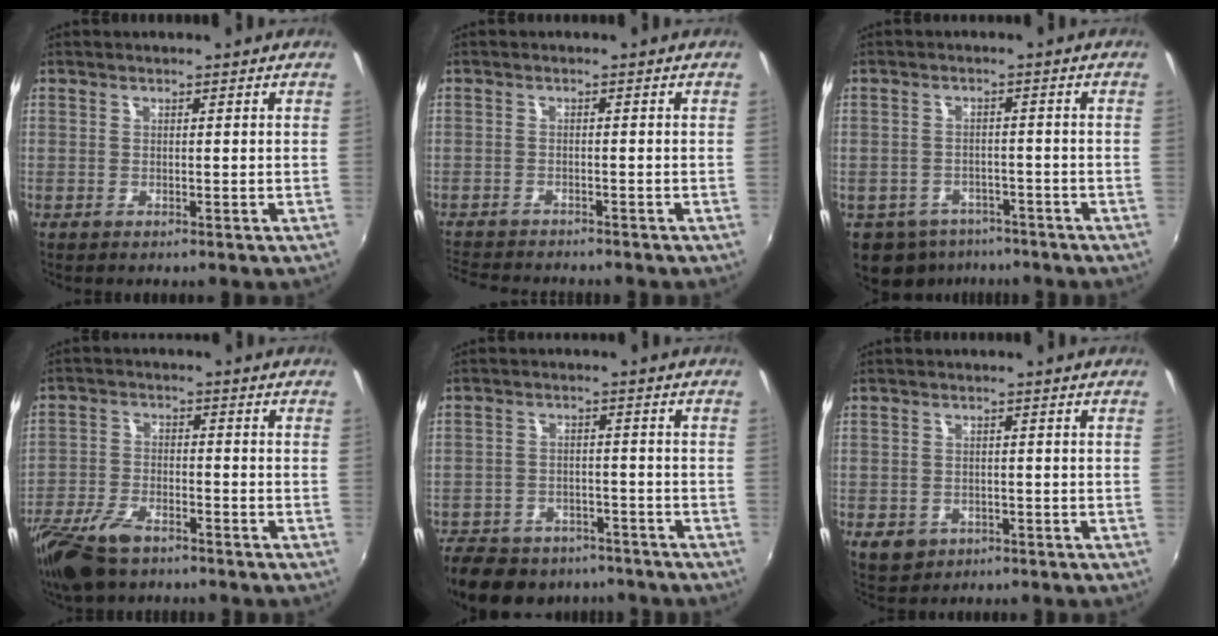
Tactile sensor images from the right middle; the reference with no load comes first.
{"total": 7.7, "force": [-7.2, 1.5, 2.2], "torque": [-0.070, -0.016, -0.120]}
{"total": 9.5, "force": [-6.3, 6.5, 3.0], "torque": [-0.086, 0.001, -0.081]}
{"total": 11.0, "force": [-7.9, 4.6, 6.1], "torque": [-0.152, -0.023, -0.155]}
{"total": 18.4, "force": [-14.1, 9.3, 7.2], "torque": [-0.178, 0.005, -0.196]}
{"total": 4.7, "force": [-2.0, 3.9, 1.9], "torque": [-0.045, -0.004, -0.024]}